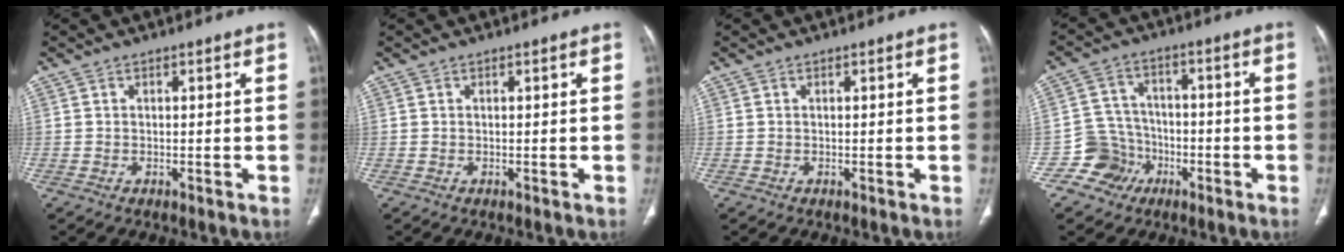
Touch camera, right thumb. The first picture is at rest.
{"total": 0.0}
{"total": 0.0}
{"total": 7.9, "force": [-3.8, 6.9, 0.6], "torque": [0.028, 0.036, -0.068]}